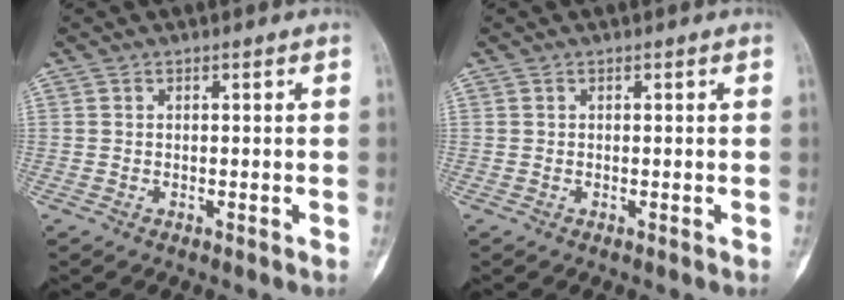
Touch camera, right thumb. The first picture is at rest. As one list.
[{"total": 0.0}]